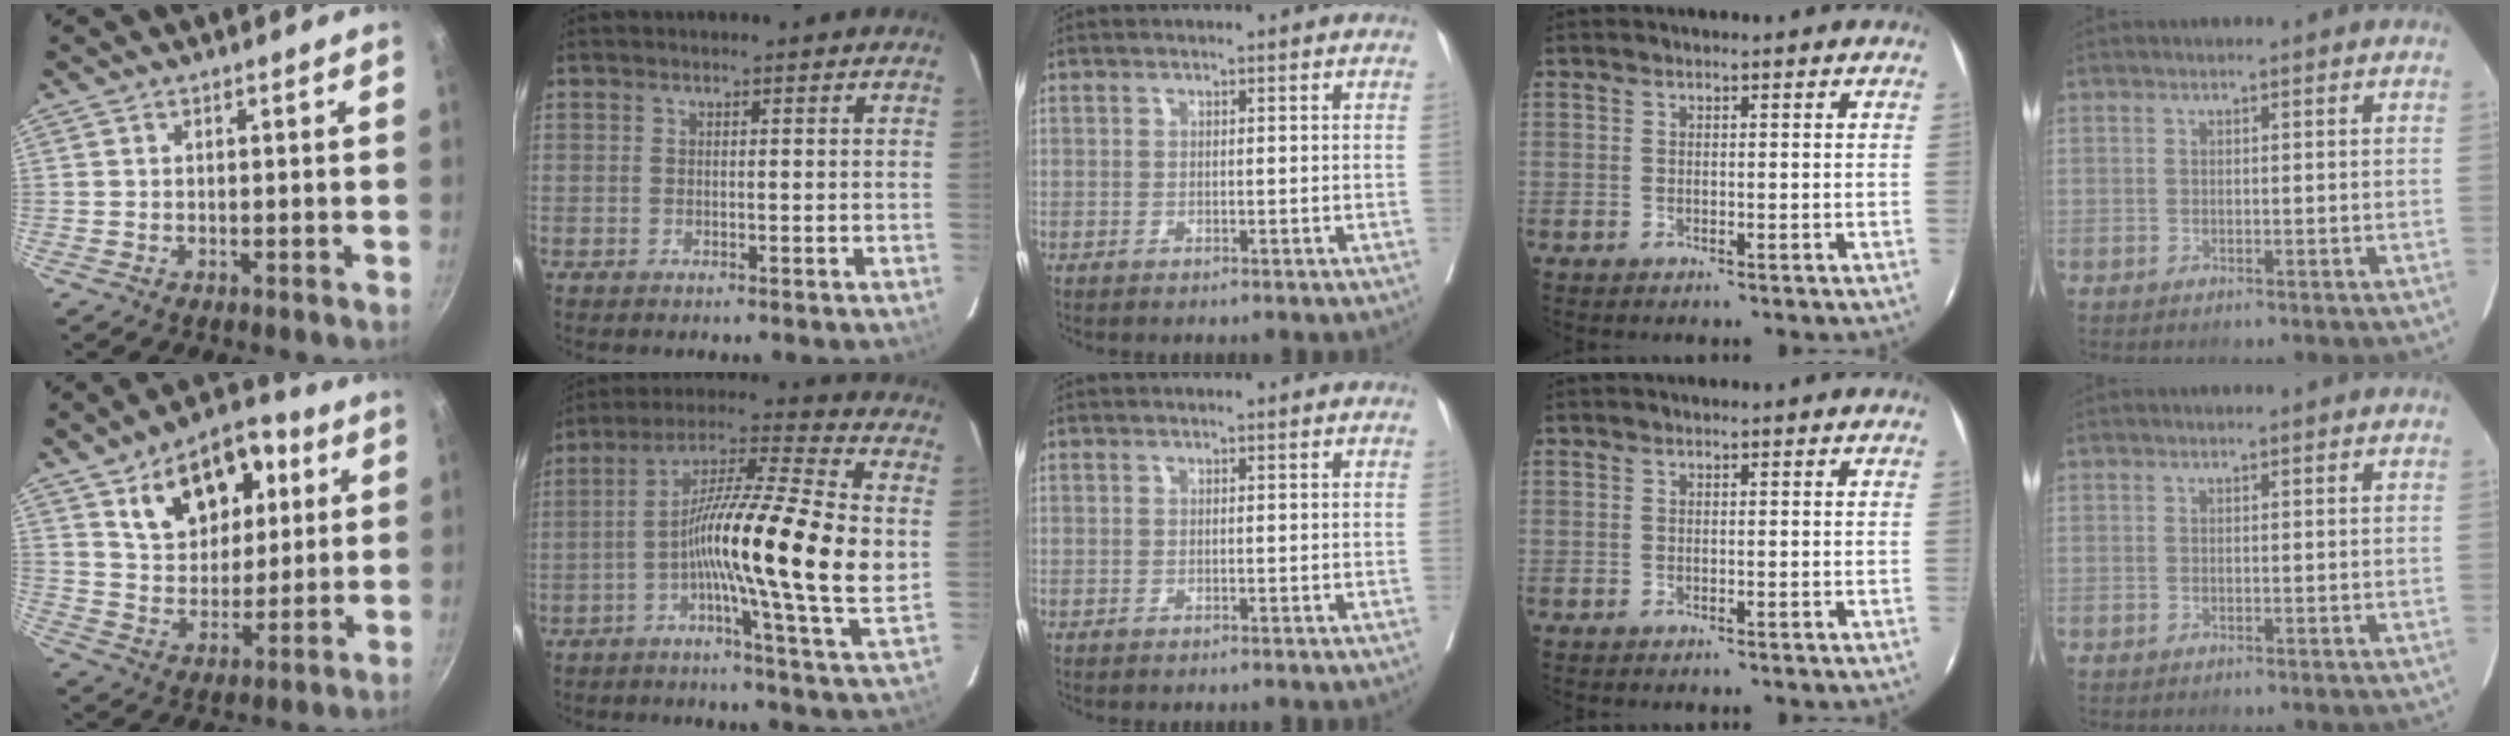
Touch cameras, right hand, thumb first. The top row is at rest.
{"thumb": {"total": 17.8, "force": [7.2, 11.2, 11.7], "torque": [-0.131, -0.010, 0.121]}, "index": {"total": 19.3, "force": [-1.6, 0.0, 19.2], "torque": [-0.319, 0.007, -0.043]}}